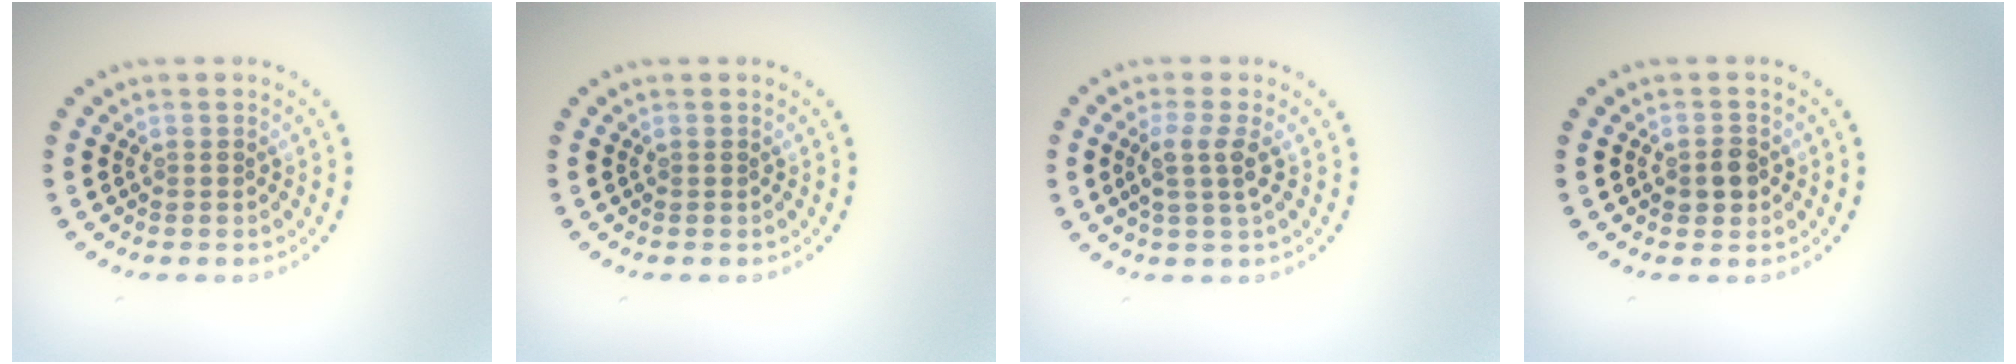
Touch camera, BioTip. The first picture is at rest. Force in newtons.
{"total": 0.0}
{"total": 2.4, "press": 2.0, "slide": 1.4}
{"total": 1.6, "press": 1.6, "slide": 0.4}